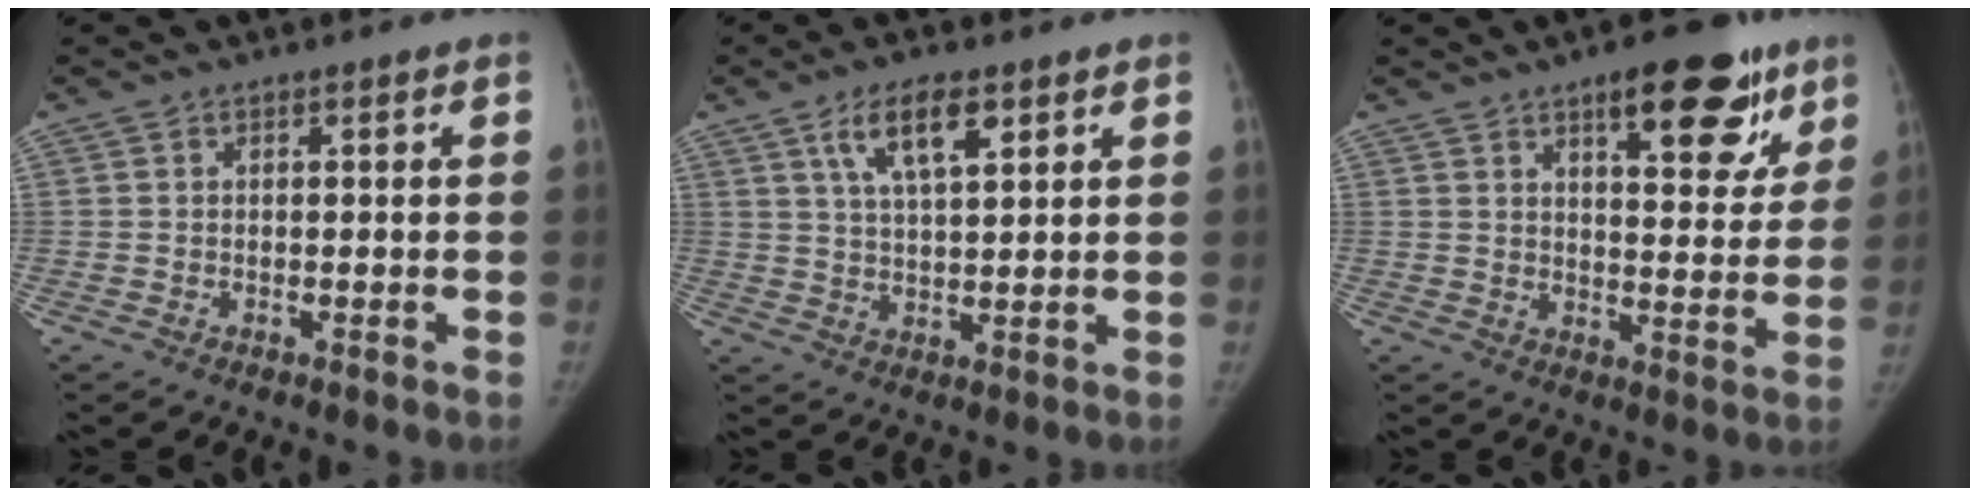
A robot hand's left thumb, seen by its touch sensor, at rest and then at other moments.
{"total": 8.0, "force": [4.2, 2.9, 6.2], "torque": [-0.102, -0.014, 0.079]}
{"total": 14.7, "force": [8.5, 5.6, 10.6], "torque": [-0.095, -0.032, 0.116]}